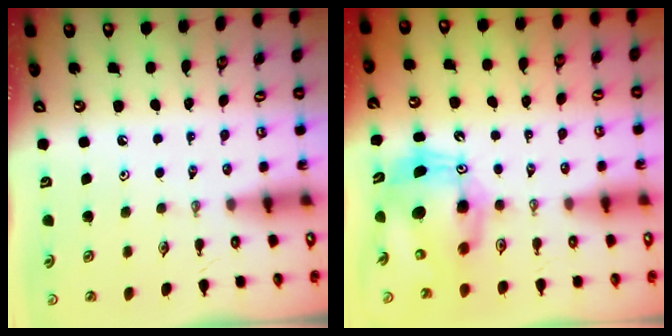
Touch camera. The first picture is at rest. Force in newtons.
{"total": 11.1, "press": 10.9, "slide": 2.0}